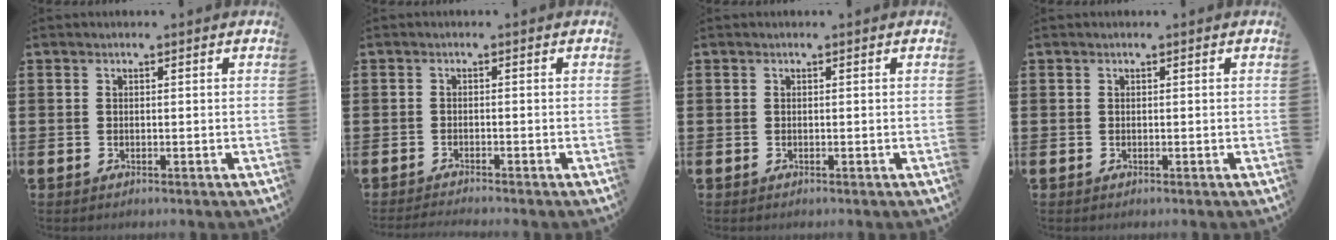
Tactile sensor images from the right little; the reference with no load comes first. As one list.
[{"total": 1.0, "force": [-0.9, -0.2, 0.2], "torque": [-0.003, -0.001, -0.018]}, {"total": 0.0}, {"total": 0.0}]